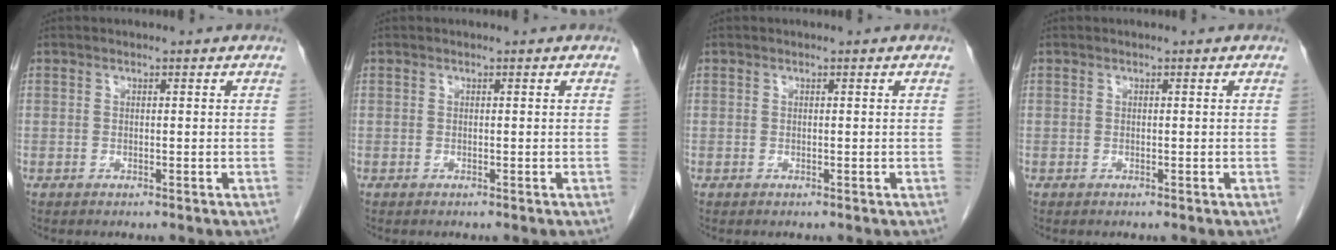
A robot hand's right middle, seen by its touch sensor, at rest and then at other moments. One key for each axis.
{"total": 0.0}
{"total": 0.0}
{"total": 0.0}